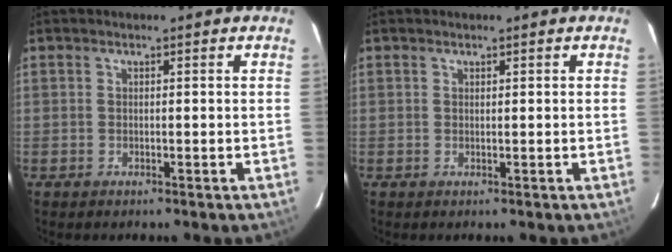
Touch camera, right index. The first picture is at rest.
{"total": 0.0}